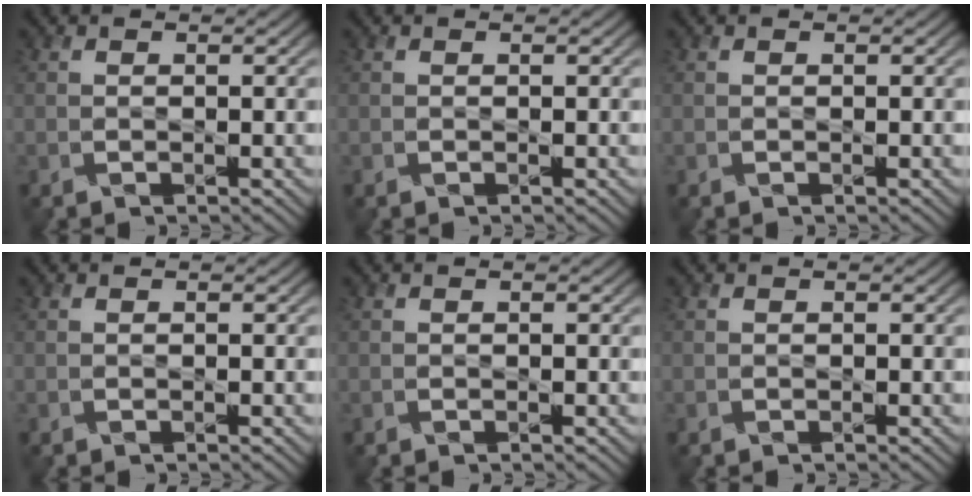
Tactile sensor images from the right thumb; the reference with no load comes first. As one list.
[{"total": 0.0}, {"total": 0.0}, {"total": 0.0}, {"total": 0.0}, {"total": 0.0}]